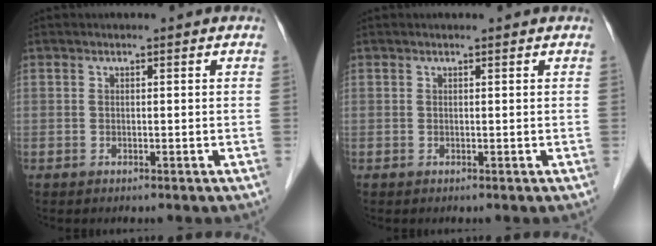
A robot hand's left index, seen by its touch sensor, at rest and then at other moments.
{"total": 0.6, "force": [0.6, 0.0, 0.2], "torque": [-0.006, 0.005, 0.009]}